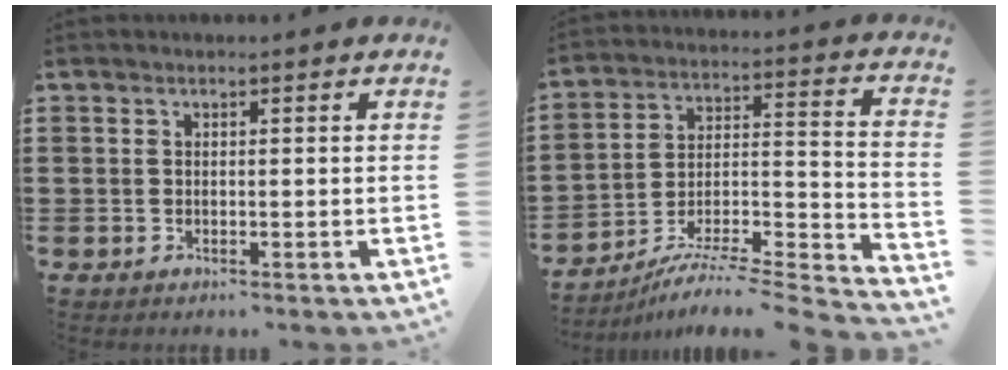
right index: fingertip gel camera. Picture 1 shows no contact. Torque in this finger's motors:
{"motor_torque": [0.14, 0.14, -0.02, 0.02]}